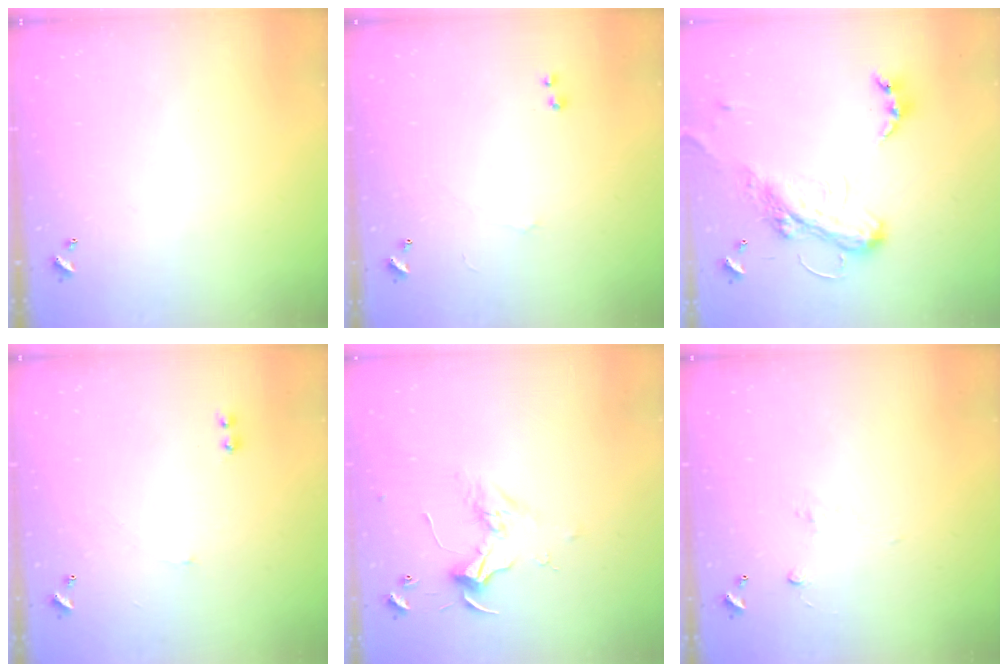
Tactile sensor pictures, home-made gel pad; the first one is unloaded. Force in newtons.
{"total": 1.3, "press": 1.1, "slide": 0.5}
{"total": 6.2, "press": 6.0, "slide": 1.6}
{"total": 1.6, "press": 1.5, "slide": 0.6}
{"total": 1.3, "press": 1.2, "slide": 0.3}
{"total": 1.7, "press": 1.5, "slide": 0.8}